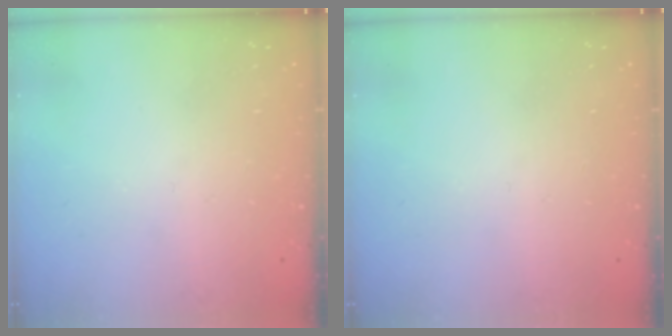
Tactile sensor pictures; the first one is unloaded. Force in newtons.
{"total": 0.0}